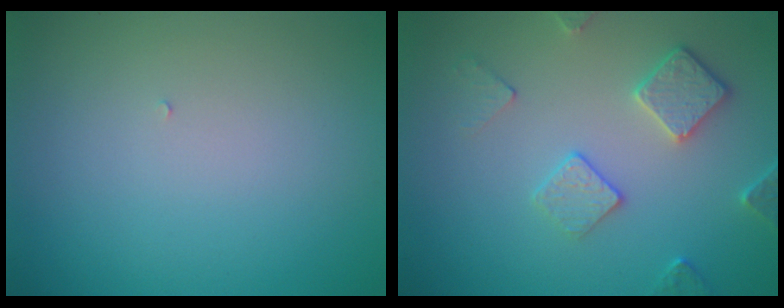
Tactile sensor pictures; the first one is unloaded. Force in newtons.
{"total": 3.7, "press": 3.2, "slide": 1.8}